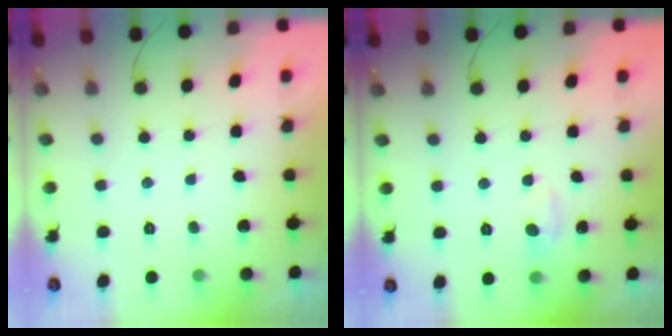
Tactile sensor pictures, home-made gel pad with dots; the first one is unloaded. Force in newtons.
{"total": 6.5, "press": 6.4, "slide": 0.9}